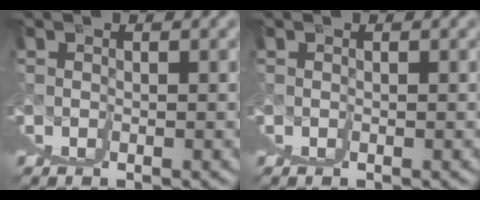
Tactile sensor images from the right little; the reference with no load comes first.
{"total": 0.0}